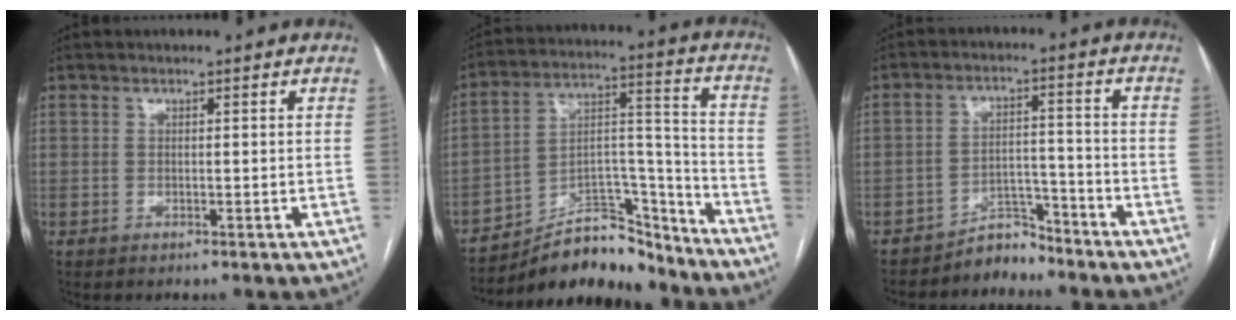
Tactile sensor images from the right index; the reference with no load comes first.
{"total": 15.4, "force": [-13.9, 4.9, 4.5], "torque": [-0.065, 0.053, -0.228]}
{"total": 4.7, "force": [-4.5, 1.5, -0.1], "torque": [0.009, 0.020, -0.072]}